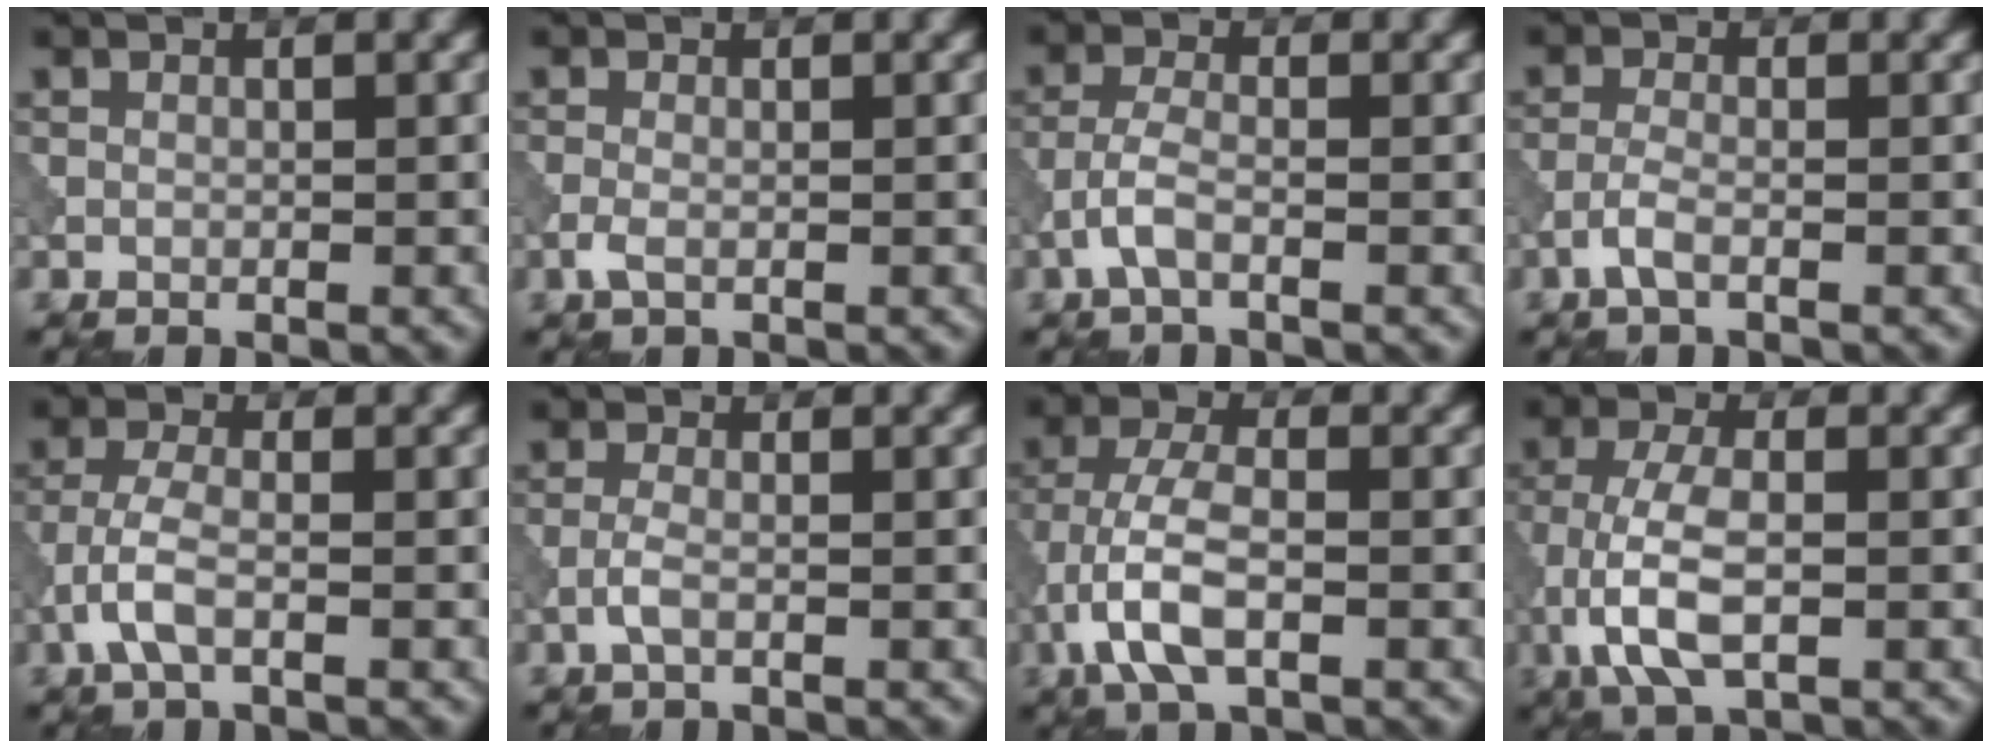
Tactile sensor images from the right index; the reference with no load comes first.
{"total": 1.3, "force": [-0.5, 0.5, 1.1], "torque": [-0.029, -0.001, -0.014]}
{"total": 2.3, "force": [-1.1, 0.7, 1.8], "torque": [-0.044, 0.005, -0.031]}
{"total": 1.9, "force": [-1.0, 0.5, 1.5], "torque": [-0.036, 0.004, -0.026]}
{"total": 2.9, "force": [-1.3, 1.0, 2.4], "torque": [-0.059, 0.004, -0.033]}
{"total": 1.6, "force": [-0.6, 0.5, 1.4], "torque": [-0.033, 0.004, -0.017]}
{"total": 5.9, "force": [-2.2, 2.5, 4.8], "torque": [-0.109, 0.004, -0.050]}
{"total": 6.2, "force": [-1.7, 2.6, 5.3], "torque": [-0.116, 0.004, -0.036]}